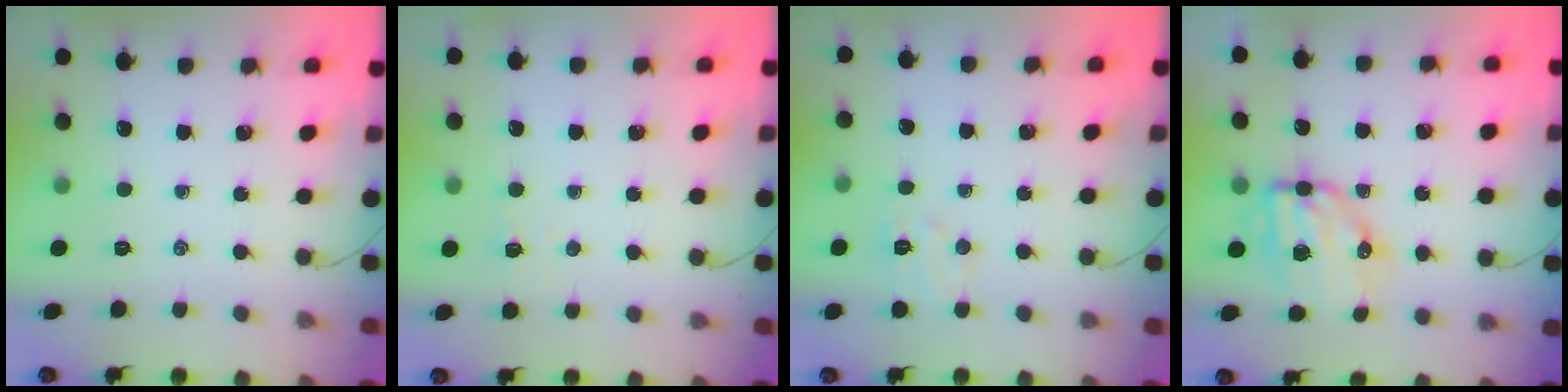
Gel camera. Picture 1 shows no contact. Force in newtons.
{"total": 1.6, "press": 1.6, "slide": 0.5}
{"total": 6.0, "press": 5.9, "slide": 1.1}
{"total": 9.4, "press": 9.1, "slide": 2.2}